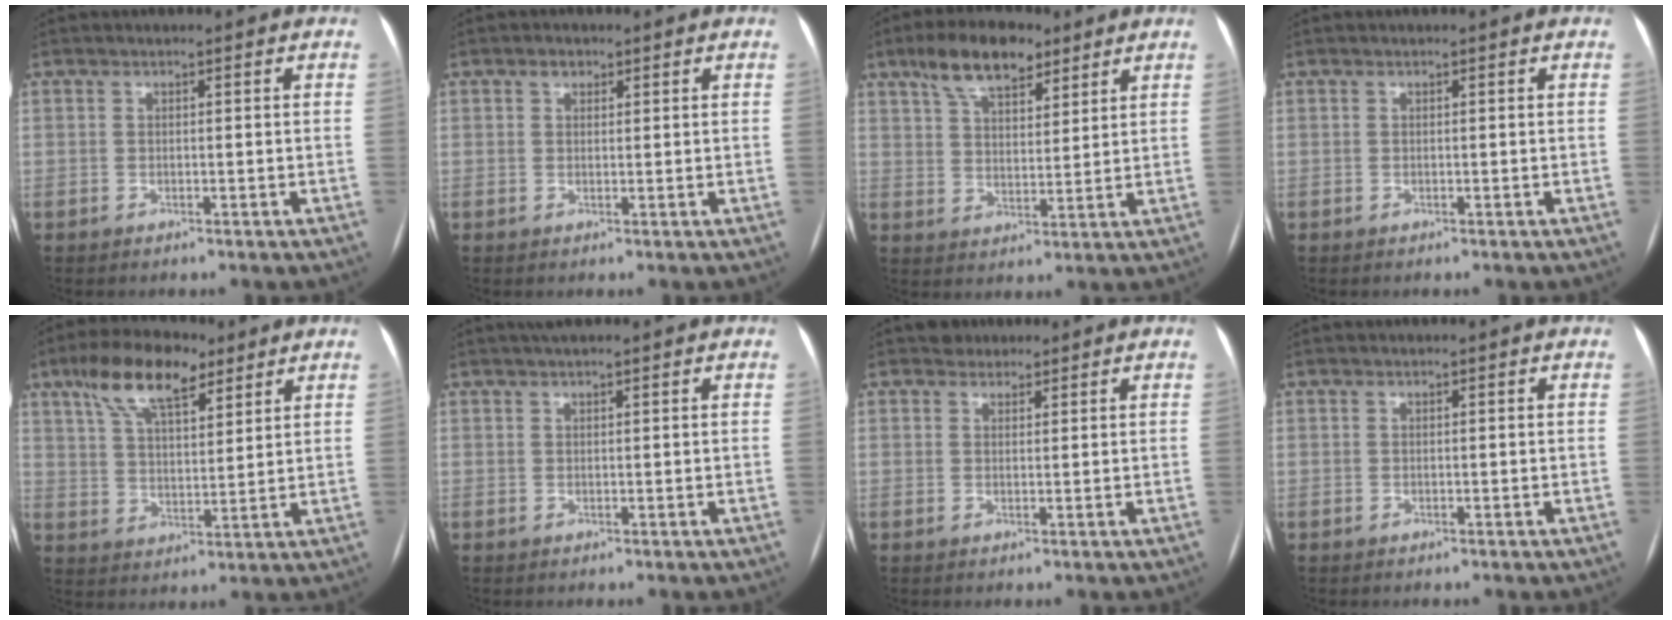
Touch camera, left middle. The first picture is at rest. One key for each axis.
{"total": 1.4, "fx": 0.9, "fy": 1.0, "fz": 0.6, "tx": -0.011, "ty": 0.005, "tz": 0.014}
{"total": 10.0, "fx": 6.7, "fy": 4.2, "fz": 6.1, "tx": -0.112, "ty": 0.019, "tz": 0.121}
{"total": 0.0}
{"total": 11.8, "fx": 7.4, "fy": 4.4, "fz": 8.1, "tx": -0.153, "ty": 0.025, "tz": 0.136}
{"total": 2.6, "fx": 2.0, "fy": 0.5, "fz": 1.6, "tx": -0.023, "ty": 0.021, "tz": 0.032}
{"total": 2.0, "fx": 1.6, "fy": 1.2, "fz": -0.1, "tx": 0.005, "ty": 0.008, "tz": 0.021}
{"total": 0.0}